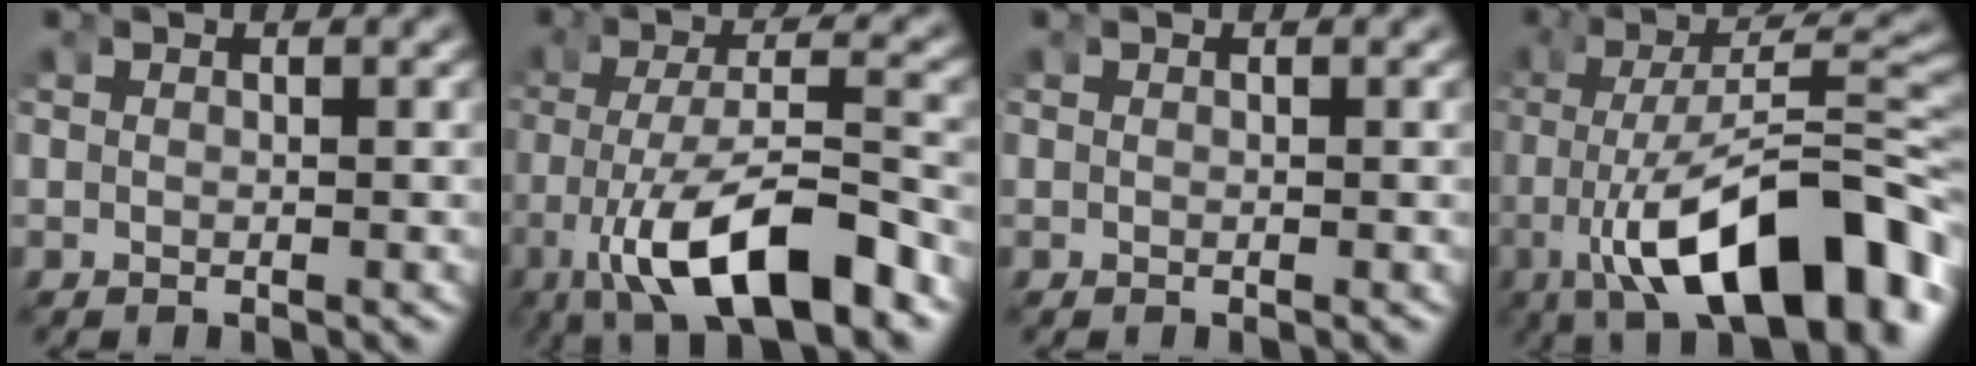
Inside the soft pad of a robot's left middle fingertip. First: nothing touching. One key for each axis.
{"total": 9.5, "fx": -4.2, "fy": 3.1, "fz": 7.9, "tx": -0.147, "ty": -0.025, "tz": -0.049}
{"total": 0.0}
{"total": 12.7, "fx": -4.9, "fy": 4.4, "fz": 10.9, "tx": -0.172, "ty": -0.021, "tz": -0.058}